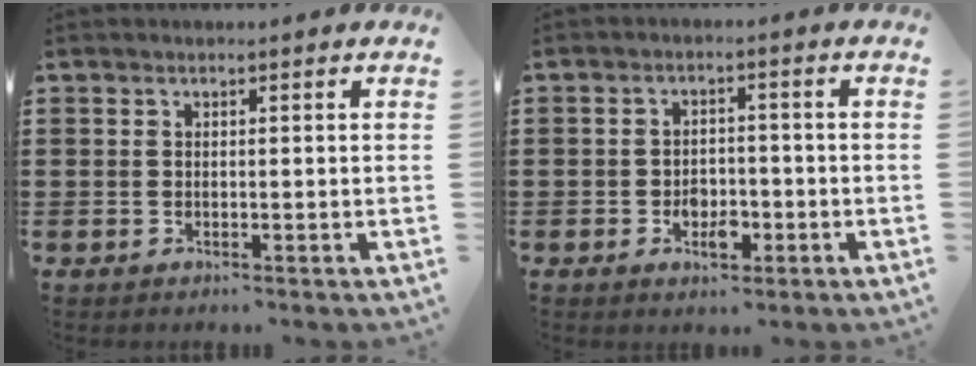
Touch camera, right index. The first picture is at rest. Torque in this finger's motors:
{"motor_torque": [2.14, 0.00, 0.11, 0.01]}